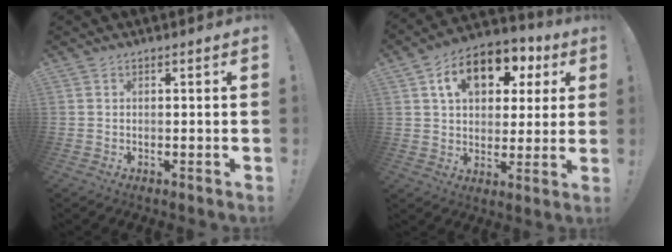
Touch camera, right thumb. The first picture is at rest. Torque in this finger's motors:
{"motor_torque": [0.76, 0.78, 0.15, 0.15, 0.12]}